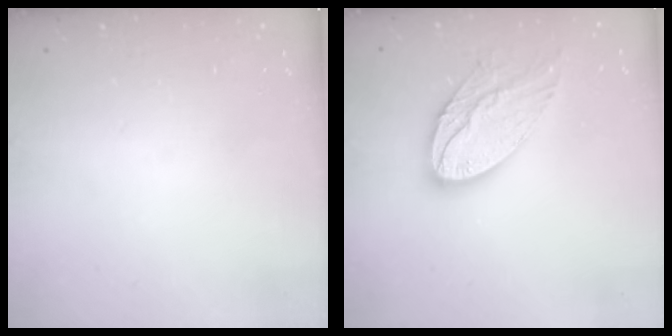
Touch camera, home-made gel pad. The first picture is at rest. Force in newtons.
{"total": 15.6, "press": 15.6, "slide": 1.2}